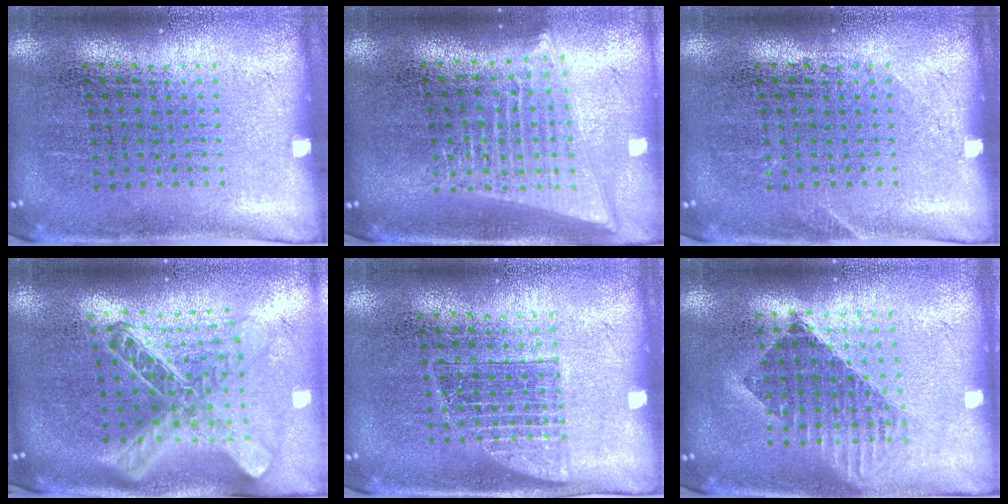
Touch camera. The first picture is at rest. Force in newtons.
{"total": 1.8, "press": 1.6, "slide": 0.9}
{"total": 0.7, "press": 0.6, "slide": 0.2}
{"total": 2.7, "press": 2.0, "slide": 1.8}
{"total": 1.0, "press": 0.9, "slide": 0.4}
{"total": 1.5, "press": 1.3, "slide": 0.8}